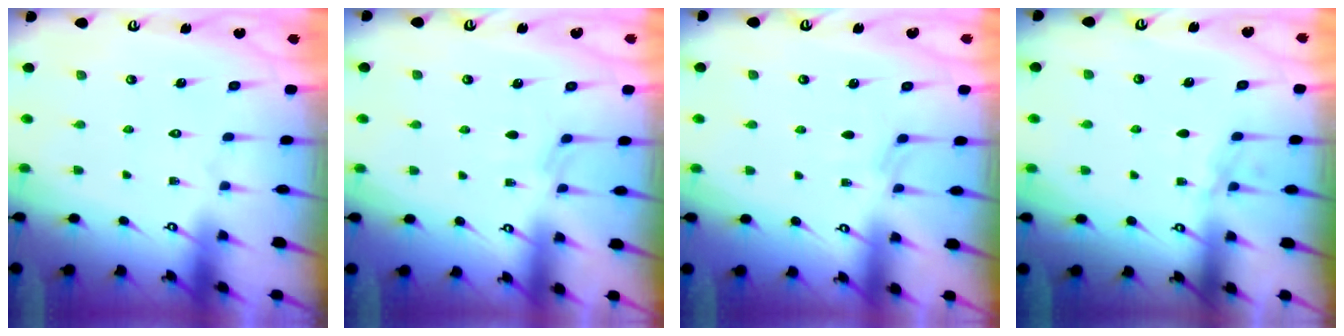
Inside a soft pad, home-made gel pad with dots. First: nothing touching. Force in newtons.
{"total": 2.2, "press": 2.1, "slide": 0.4}
{"total": 2.2, "press": 2.1, "slide": 0.4}
{"total": 3.5, "press": 3.5, "slide": 0.5}